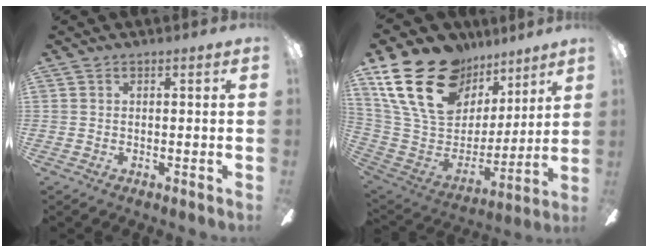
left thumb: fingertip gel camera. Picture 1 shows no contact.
{"total": 25.0, "force": [14.1, 15.6, 13.4], "torque": [-0.264, -0.069, 0.273]}